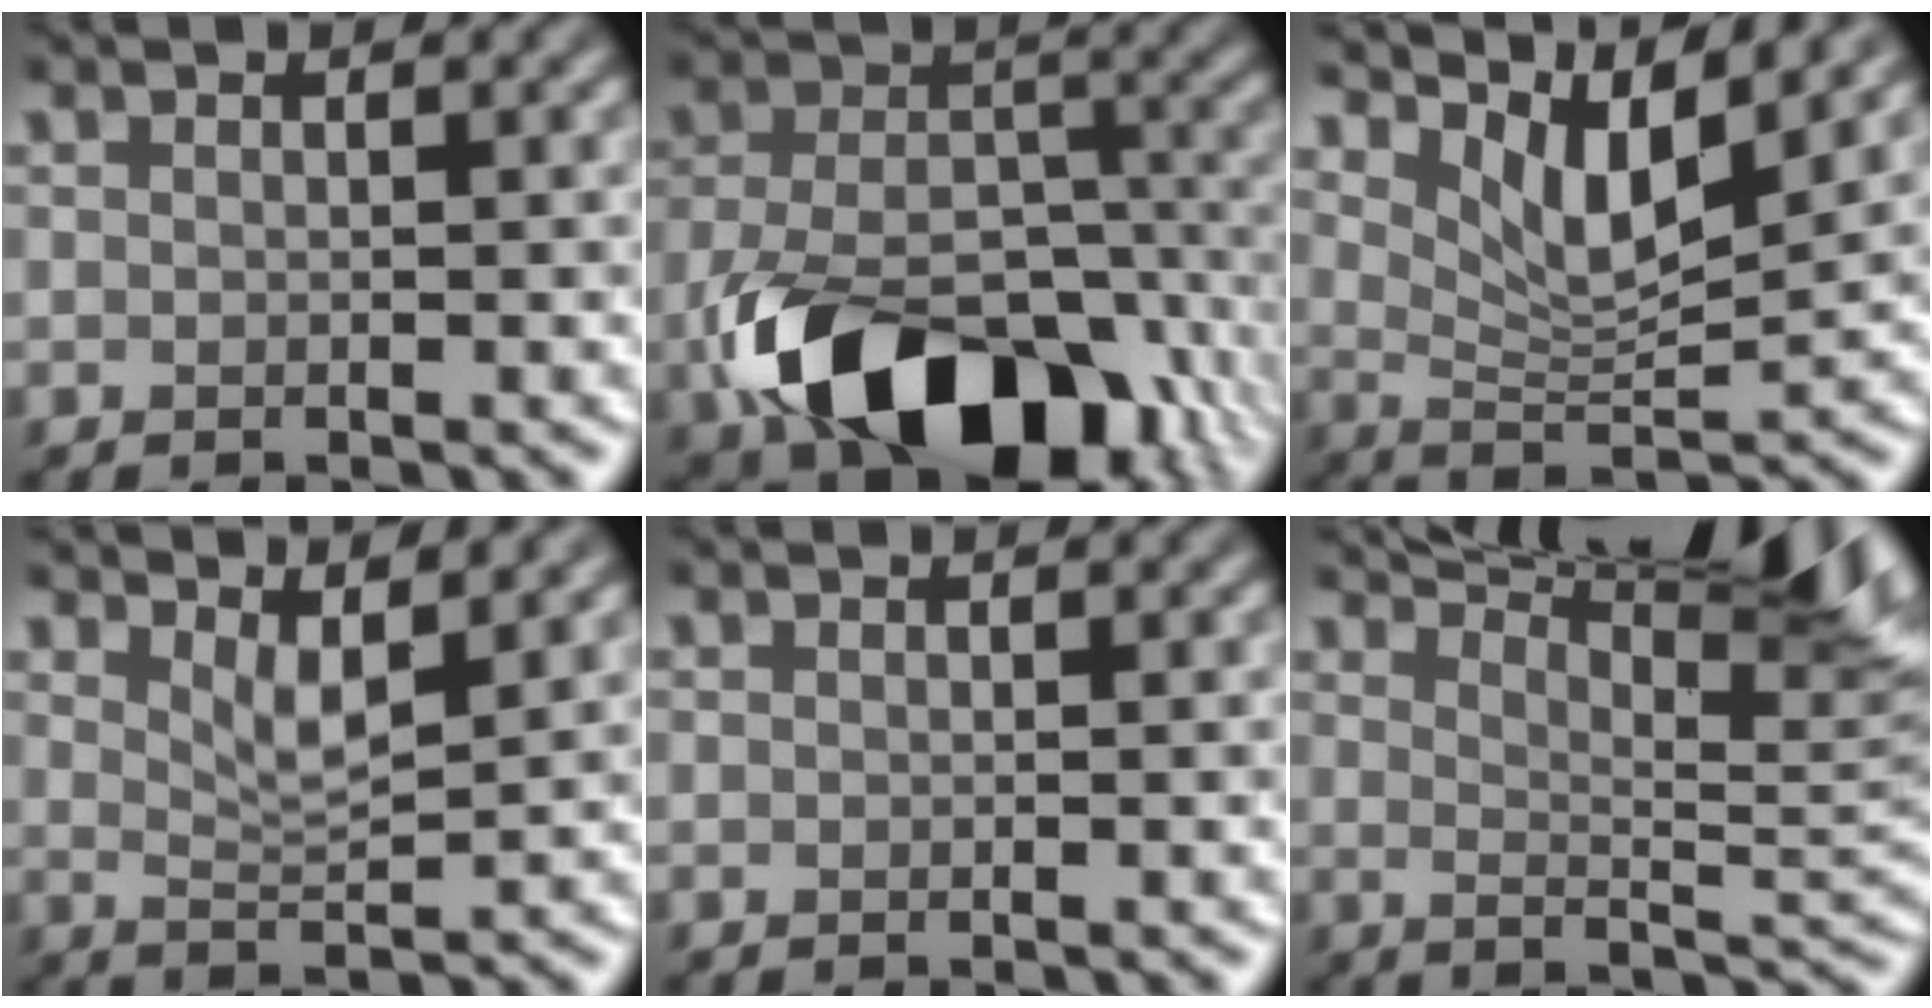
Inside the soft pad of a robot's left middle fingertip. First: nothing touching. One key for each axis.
{"total": 12.4, "fx": -6.4, "fy": 7.2, "fz": 7.9, "tx": -0.152, "ty": -0.021, "tz": -0.106}
{"total": 5.8, "fx": 3.7, "fy": 1.5, "fz": 4.2, "tx": -0.081, "ty": -0.010, "tz": 0.068}
{"total": 3.5, "fx": 2.5, "fy": 0.7, "fz": 2.4, "tx": -0.038, "ty": -0.004, "tz": 0.048}
{"total": 0.0}
{"total": 13.7, "fx": 9.2, "fy": 2.8, "fz": 9.7, "tx": -0.135, "ty": 0.018, "tz": 0.131}